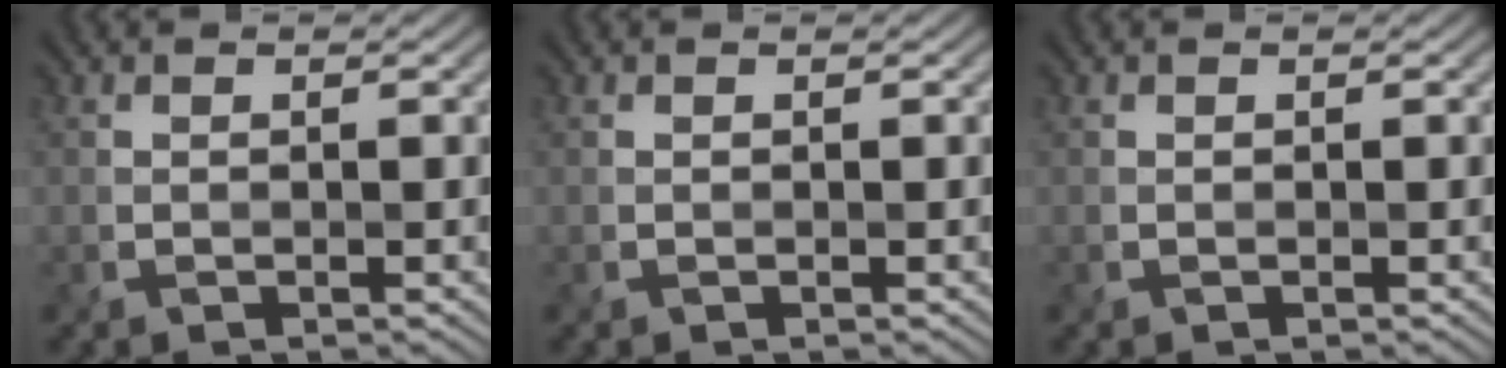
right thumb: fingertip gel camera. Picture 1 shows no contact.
{"total": 0.0}
{"total": 0.0}